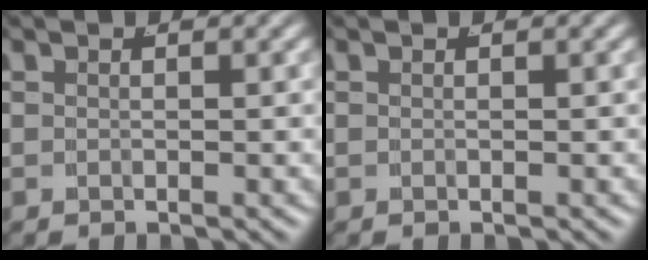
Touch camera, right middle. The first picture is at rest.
{"total": 0.0}